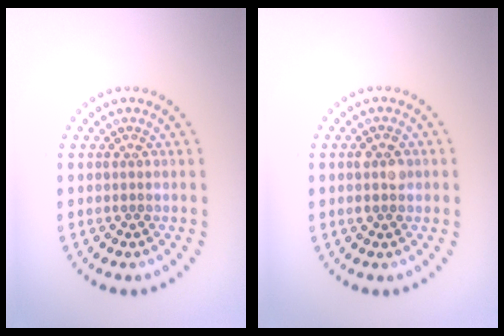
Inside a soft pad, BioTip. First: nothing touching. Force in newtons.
{"total": 2.3, "press": 2.3, "slide": 0.2}